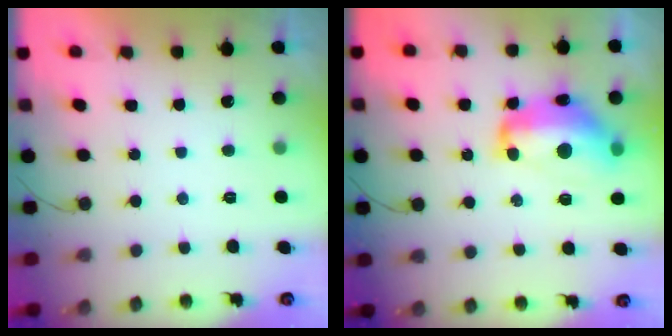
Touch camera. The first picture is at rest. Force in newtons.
{"total": 14.8, "press": 14.8, "slide": 1.1}